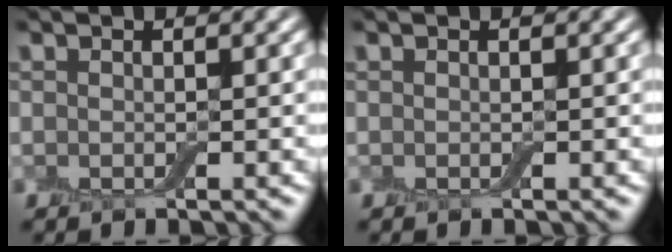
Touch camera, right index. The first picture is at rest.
{"total": 0.0}